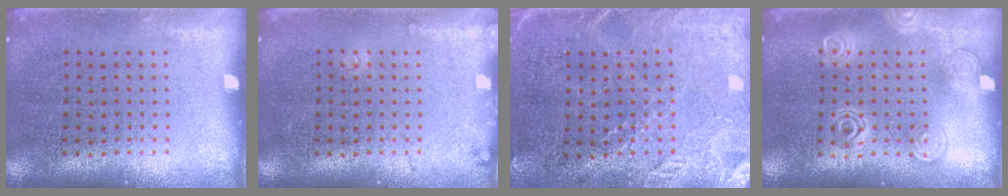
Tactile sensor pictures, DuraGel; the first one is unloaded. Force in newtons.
{"total": 1.0, "press": 1.0, "slide": 0.1}
{"total": 3.0, "press": 2.7, "slide": 1.2}
{"total": 1.3, "press": 1.3, "slide": 0.2}